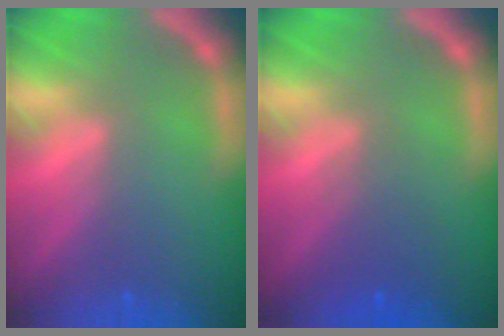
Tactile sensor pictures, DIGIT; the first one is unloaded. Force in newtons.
{"total": 2.5}